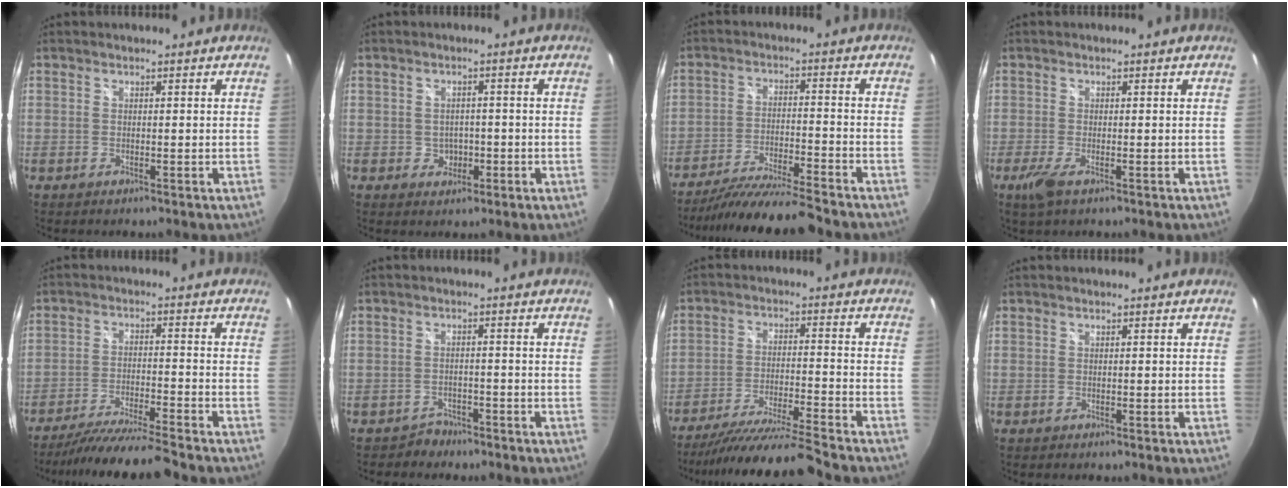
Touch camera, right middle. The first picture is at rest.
{"total": 3.3, "force": [-0.9, 2.9, 1.2], "torque": [-0.022, 0.005, -0.008]}
{"total": 13.9, "force": [-12.5, -0.4, 6.0], "torque": [-0.125, -0.025, -0.210]}
{"total": 3.4, "force": [-1.9, 0.8, 2.7], "torque": [-0.060, -0.013, -0.034]}
{"total": 12.7, "force": [-11.5, -0.9, 5.4], "torque": [-0.117, -0.023, -0.195]}
{"total": 3.2, "force": [-2.6, 1.8, -0.2], "torque": [-0.003, 0.005, -0.044]}
{"total": 14.9, "force": [-13.5, -1.6, 6.1], "torque": [-0.128, -0.028, -0.229]}
{"total": 0.0}